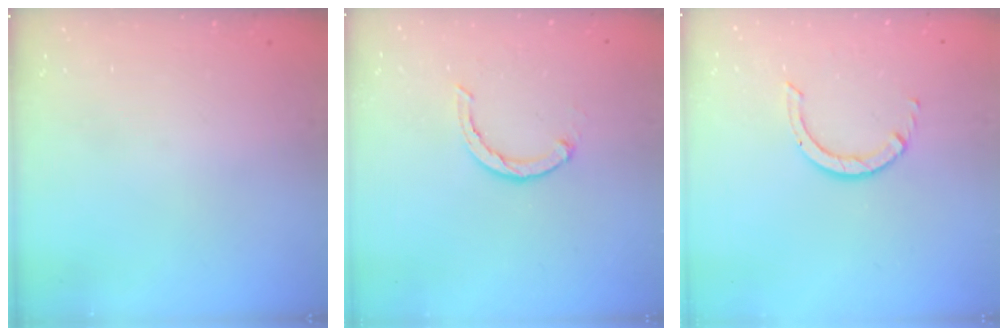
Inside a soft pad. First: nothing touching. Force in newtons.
{"total": 2.1, "press": 2.0, "slide": 0.4}
{"total": 2.9, "press": 2.9, "slide": 0.2}